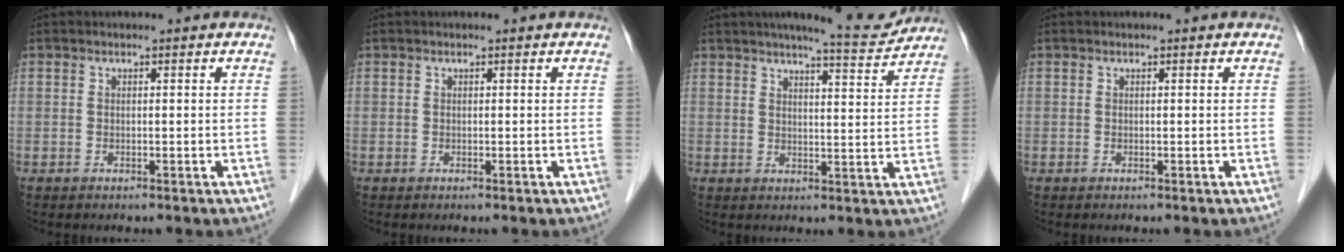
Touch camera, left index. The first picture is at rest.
{"total": 0.0}
{"total": 7.3, "force": [6.9, 0.2, 2.6], "torque": [-0.041, -0.009, 0.088]}
{"total": 0.0}